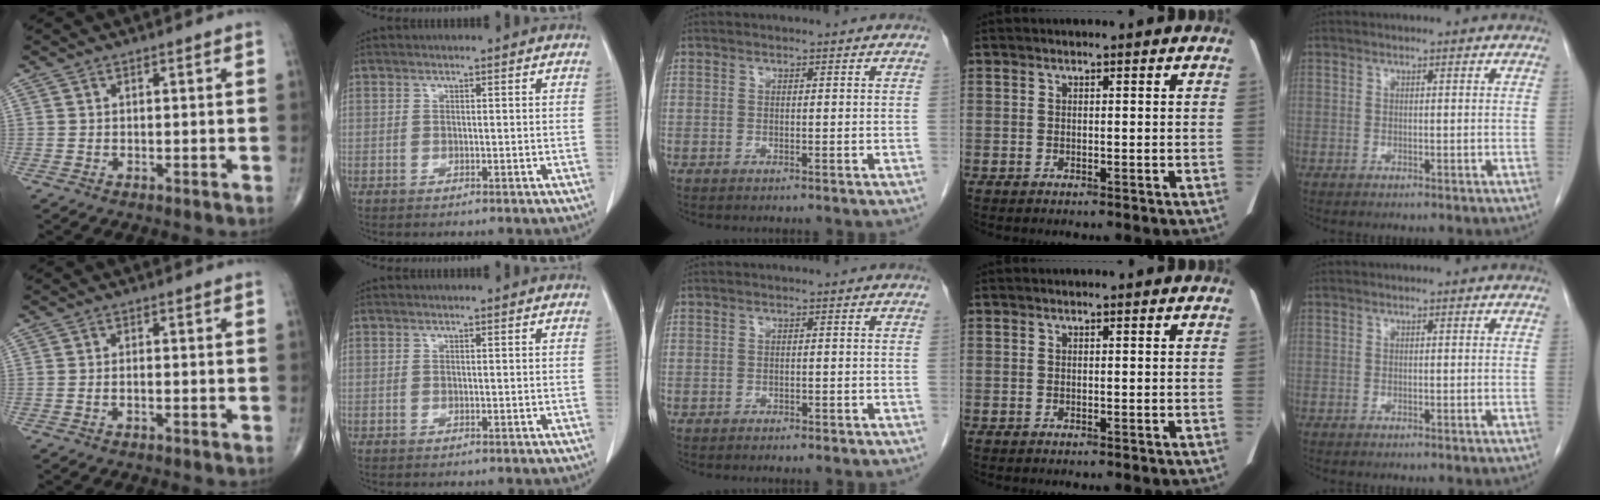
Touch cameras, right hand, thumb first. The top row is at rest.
{"thumb": {"total": 1.2, "force": [-0.4, 0.5, 1.0], "torque": [-0.023, 0.009, -0.006]}, "middle": {"total": 2.1, "force": [-1.6, 0.7, 1.1], "torque": [-0.018, -0.002, -0.014]}}